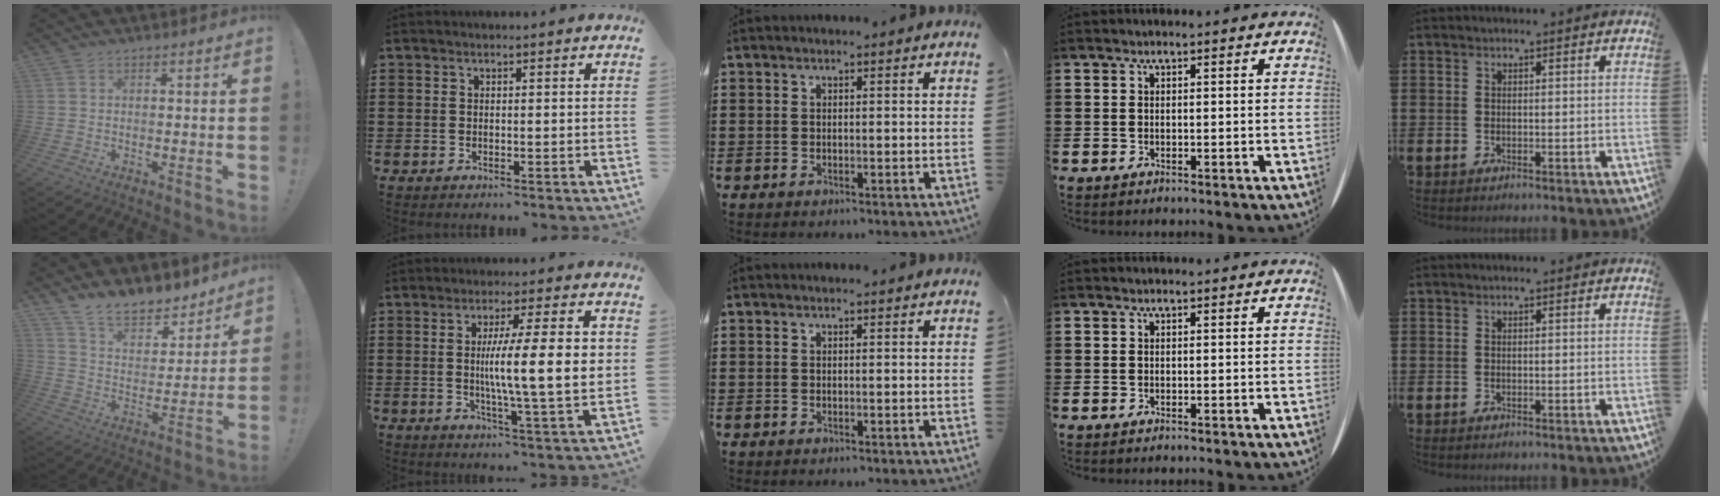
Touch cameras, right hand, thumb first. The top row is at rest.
{"thumb": {"total": 11.6, "force": [10.2, 4.3, 3.3], "torque": [-0.070, -0.078, 0.193]}, "index": {"total": 12.1, "force": [1.1, 1.7, 11.9], "torque": [-0.196, -0.002, 0.013]}}